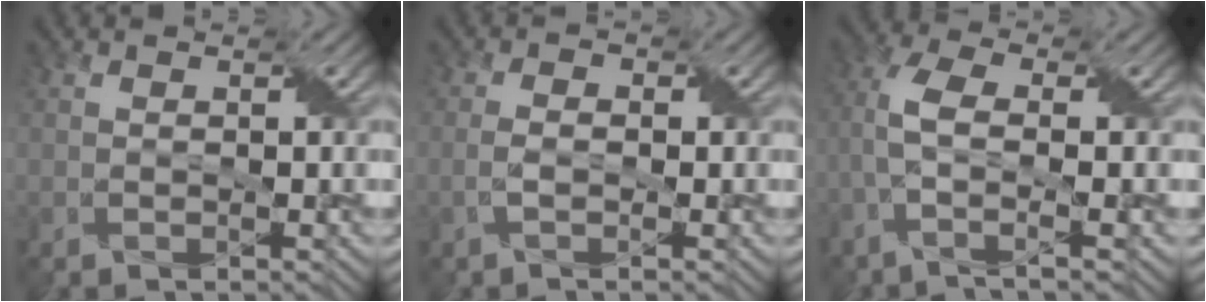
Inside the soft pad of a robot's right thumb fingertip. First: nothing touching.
{"total": 1.5, "force": [-0.6, 0.7, 1.2], "torque": [-0.026, 0.003, -0.015]}
{"total": 5.8, "force": [-1.2, 1.6, 5.5], "torque": [-0.120, 0.008, -0.036]}